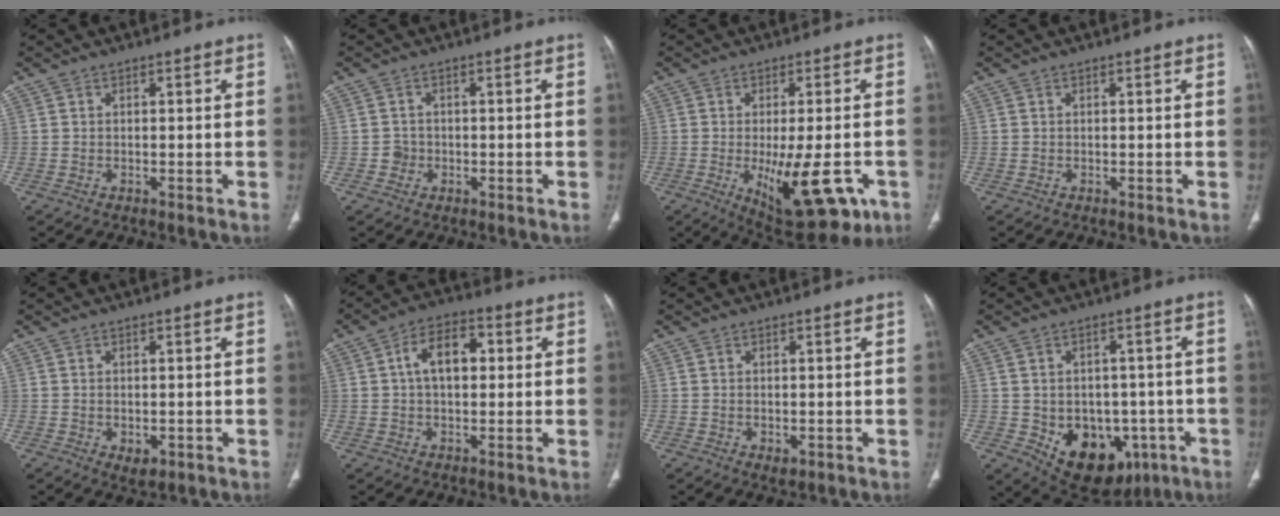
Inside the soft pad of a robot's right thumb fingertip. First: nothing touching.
{"total": 1.8, "force": [-0.5, 1.7, 0.3], "torque": [0.006, 0.008, -0.010]}
{"total": 16.2, "force": [-5.1, 6.5, 14.0], "torque": [-0.183, -0.009, -0.051]}
{"total": 0.0}
{"total": 3.0, "force": [-0.9, 1.9, 2.1], "torque": [-0.027, 0.000, -0.004]}
{"total": 8.8, "force": [1.3, 5.3, 6.9], "torque": [-0.107, 0.022, 0.018]}
{"total": 2.0, "force": [-0.6, 1.3, 1.4], "torque": [-0.018, -0.001, -0.002]}
{"total": 15.4, "force": [-4.9, 11.0, 9.6], "torque": [-0.107, 0.018, -0.044]}